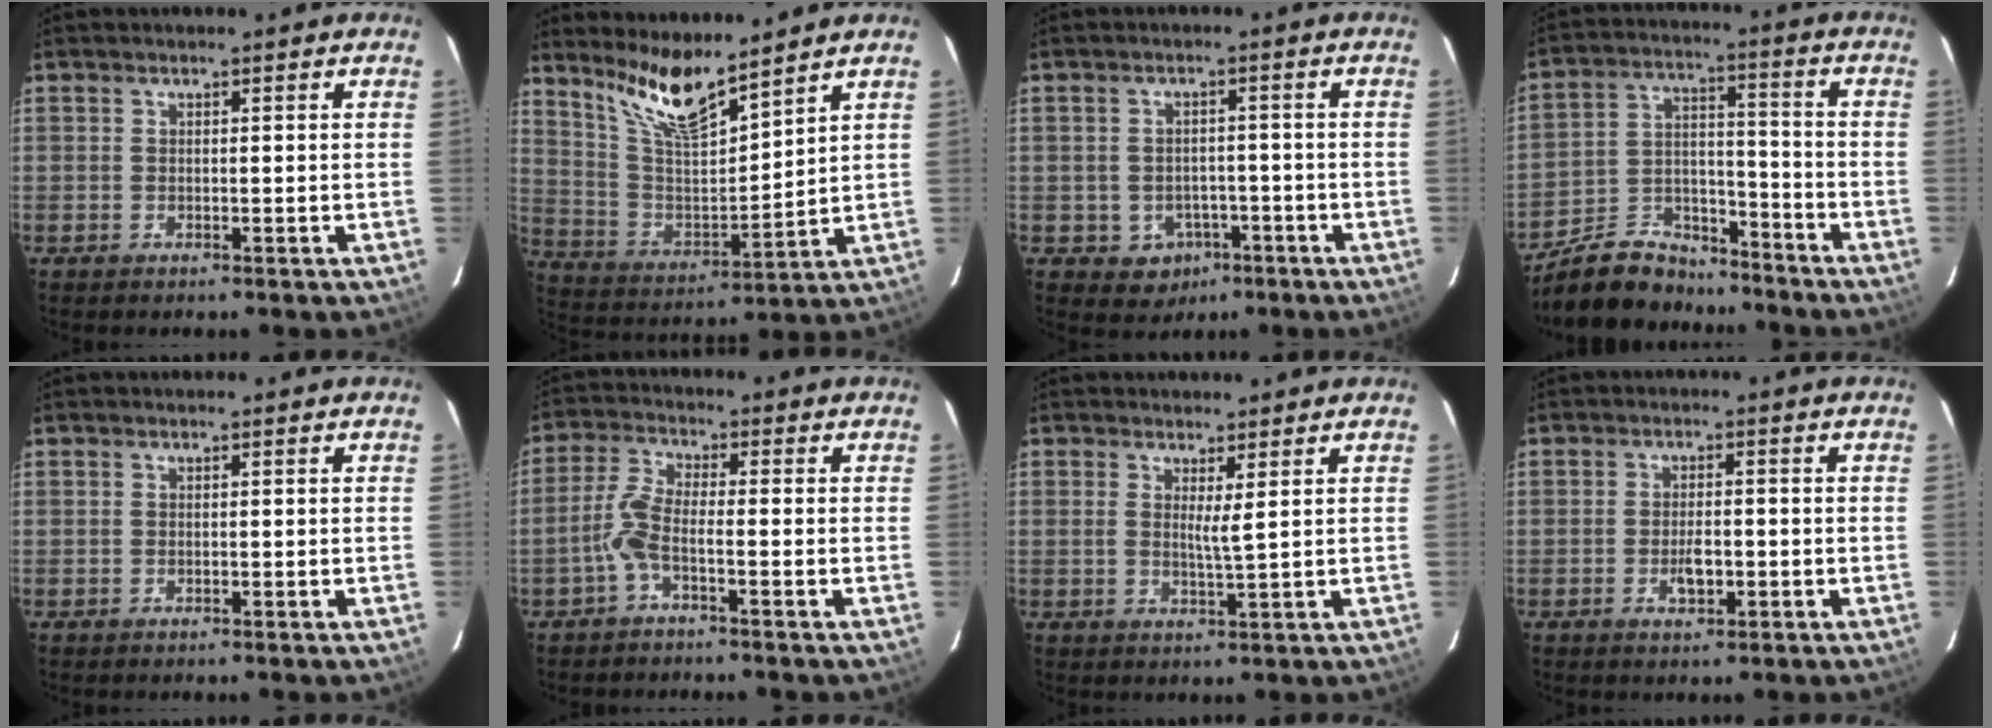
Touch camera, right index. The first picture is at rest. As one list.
[{"total": 12.2, "force": [9.9, 1.9, 6.9], "torque": [-0.133, -0.012, 0.200]}, {"total": 5.6, "force": [-2.7, 4.8, 1.0], "torque": [-0.028, 0.021, -0.021]}, {"total": 13.1, "force": [-11.0, 5.9, 3.9], "torque": [-0.094, 0.034, -0.180]}, {"total": 0.0}, {"total": 4.6, "force": [-2.2, 0.6, 4.0], "torque": [-0.097, 0.008, -0.046]}, {"total": 2.4, "force": [1.1, -0.2, 2.1], "torque": [-0.038, -0.006, 0.017]}, {"total": 3.6, "force": [-1.2, 1.6, 3.0], "torque": [-0.056, -0.001, -0.018]}]